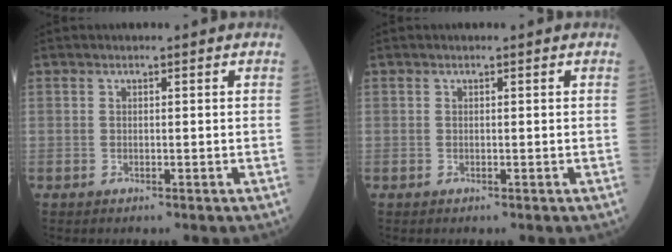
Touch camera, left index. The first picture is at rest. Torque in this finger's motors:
{"motor_torque": [-0.01, 0.02, 0.00, 0.00]}